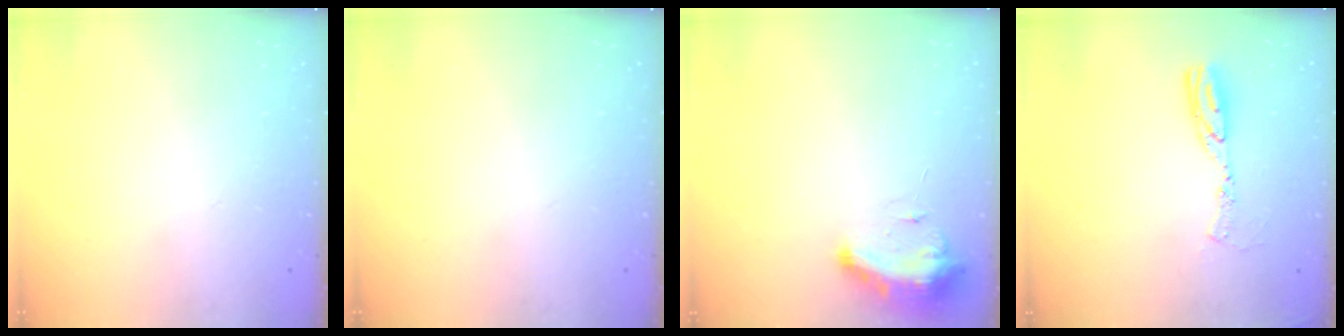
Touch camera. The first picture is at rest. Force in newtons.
{"total": 0.0}
{"total": 9.1, "press": 9.1, "slide": 1.0}
{"total": 9.5, "press": 9.5, "slide": 0.9}